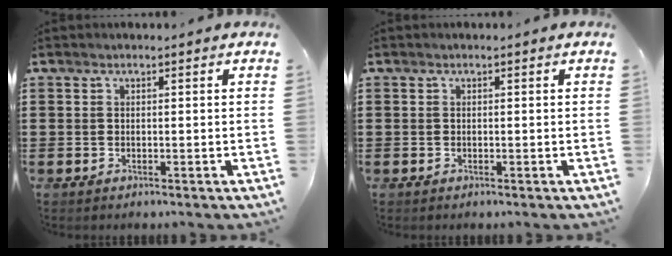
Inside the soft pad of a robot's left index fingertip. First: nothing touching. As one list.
[{"total": 0.0}]